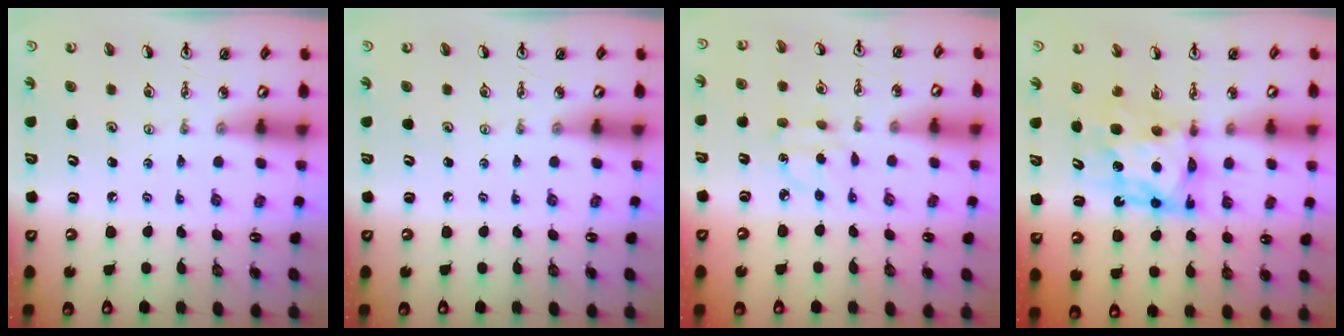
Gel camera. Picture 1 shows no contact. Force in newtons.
{"total": 0.0}
{"total": 5.8, "press": 5.8, "slide": 0.6}
{"total": 8.1, "press": 8.1, "slide": 0.8}